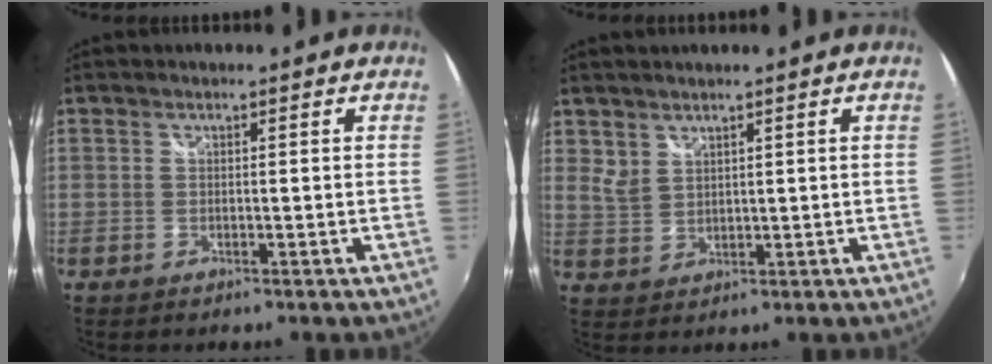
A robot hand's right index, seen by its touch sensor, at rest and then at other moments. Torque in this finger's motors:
{"motor_torque": [0.56, 0.46, 0.03, 0.01]}